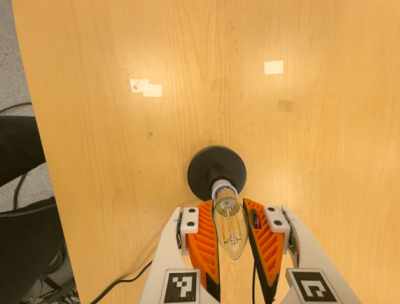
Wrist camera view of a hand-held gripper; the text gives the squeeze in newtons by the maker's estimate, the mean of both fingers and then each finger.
{"total": 17.0, "left": 18.0, "right": 16.1}